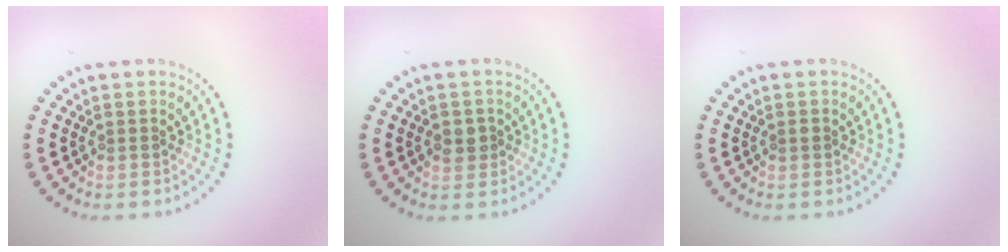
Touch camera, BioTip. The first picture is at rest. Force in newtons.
{"total": 1.8, "press": 1.8, "slide": 0.3}
{"total": 0.6, "press": 0.6, "slide": 0.0}